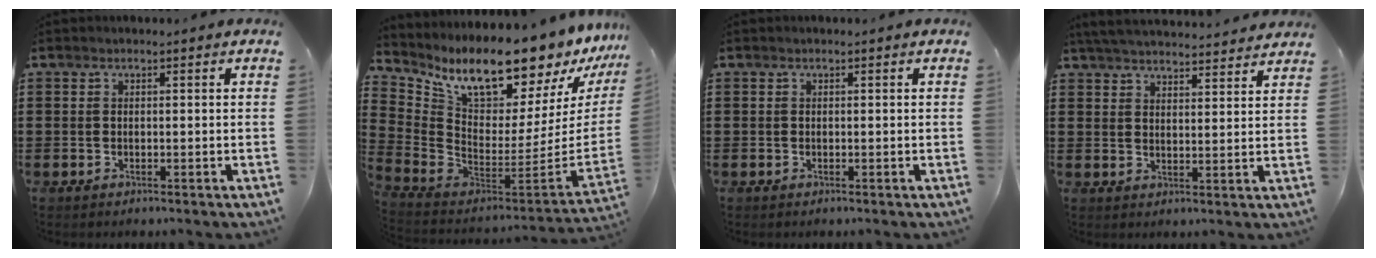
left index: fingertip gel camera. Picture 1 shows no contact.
{"total": 12.6, "force": [10.6, 3.0, 6.1], "torque": [-0.126, -0.097, 0.174]}
{"total": 0.0}
{"total": 4.8, "force": [4.7, -0.1, 0.9], "torque": [-0.033, -0.024, 0.085]}